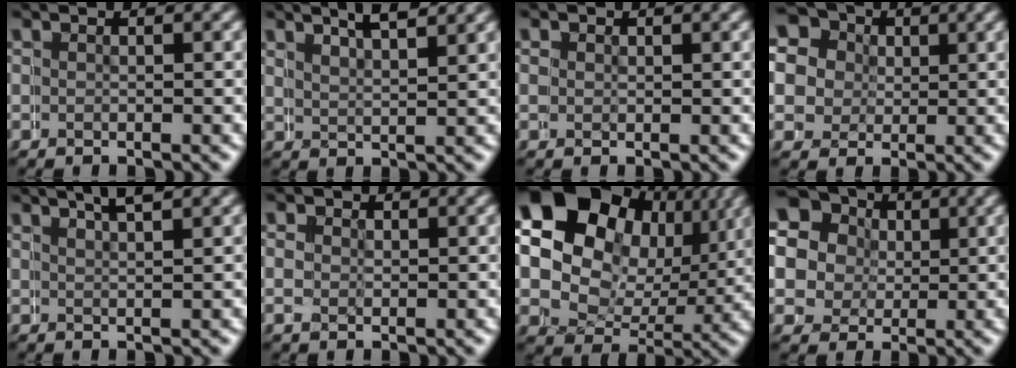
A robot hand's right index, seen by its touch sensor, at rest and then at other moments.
{"total": 3.4, "force": [3.3, -0.7, 0.5], "torque": [-0.005, 0.009, 0.059]}
{"total": 0.8, "force": [0.2, 0.6, -0.4], "torque": [0.002, -0.007, 0.004]}
{"total": 12.2, "force": [4.0, 11.0, 3.4], "torque": [-0.082, -0.005, 0.053]}
{"total": 2.5, "force": [2.1, -0.7, 1.3], "torque": [-0.006, 0.012, 0.036]}
{"total": 1.3, "force": [0.5, 0.1, -1.2], "torque": [0.020, -0.006, 0.006]}
{"total": 16.6, "force": [5.7, 13.1, 8.3], "torque": [-0.159, -0.003, 0.082]}
{"total": 14.7, "force": [4.6, 13.2, 4.5], "torque": [-0.116, -0.009, 0.060]}